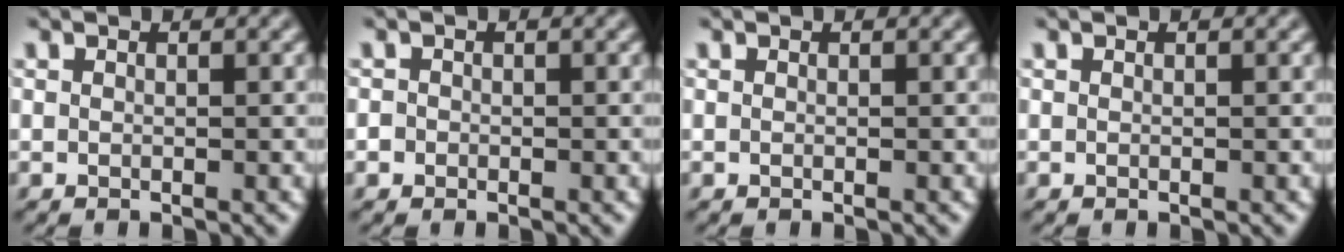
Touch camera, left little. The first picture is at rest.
{"total": 1.0, "force": [-0.4, 0.9, 0.2], "torque": [0.006, -0.002, -0.008]}
{"total": 0.0}
{"total": 0.0}